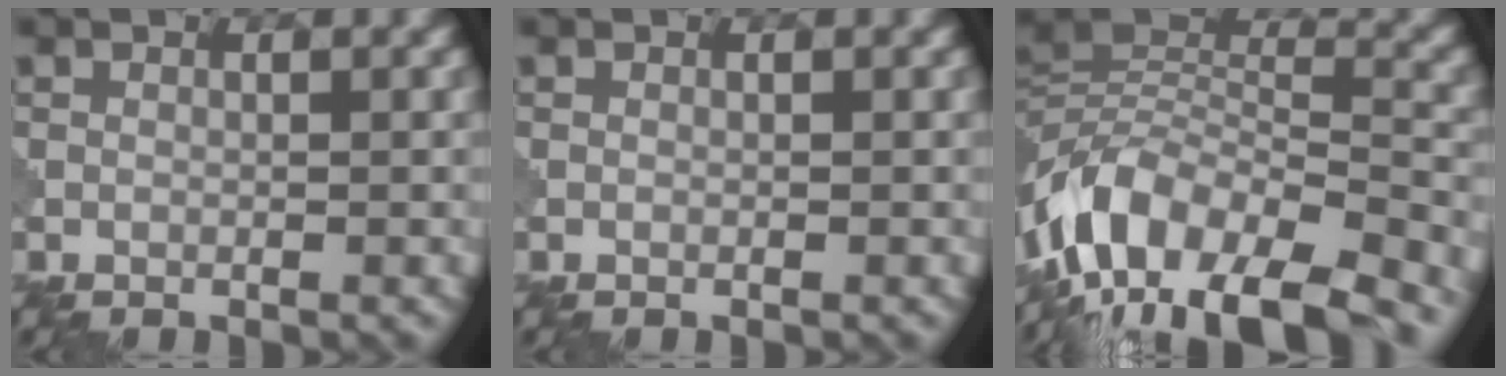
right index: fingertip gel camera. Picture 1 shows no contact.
{"total": 0.0}
{"total": 13.7, "force": [-8.9, 5.9, 8.6], "torque": [-0.179, 0.014, -0.160]}